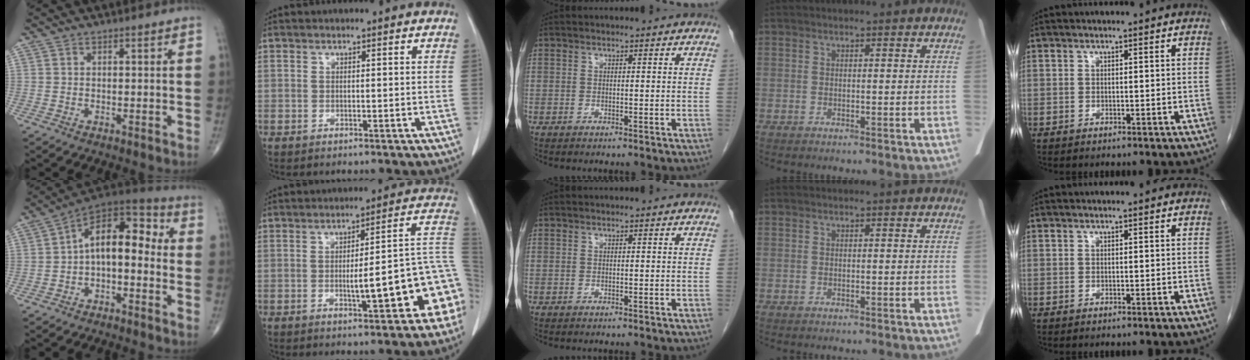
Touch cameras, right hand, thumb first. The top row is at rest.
{"thumb": {"total": 12.6, "force": [-0.8, 7.0, 10.4], "torque": [-0.128, 0.053, -0.030]}, "index": {"total": 13.6, "force": [-3.9, 1.9, 12.9], "torque": [-0.127, 0.035, -0.045]}}